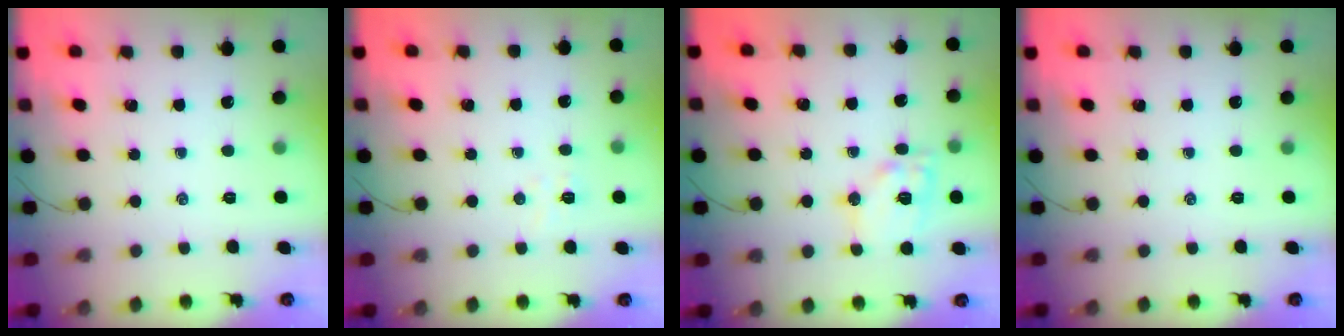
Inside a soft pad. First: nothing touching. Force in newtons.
{"total": 4.5, "press": 4.4, "slide": 1.1}
{"total": 12.8, "press": 12.7, "slide": 2.0}
{"total": 0.0}